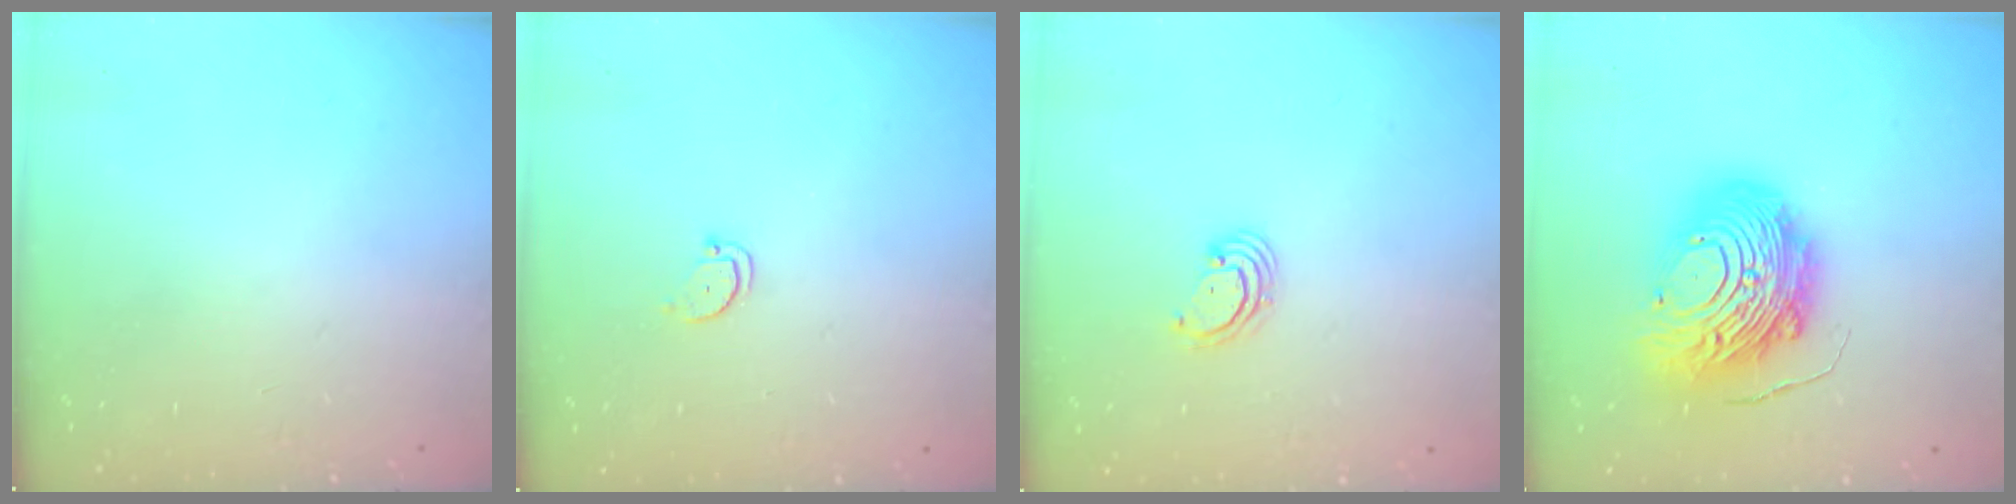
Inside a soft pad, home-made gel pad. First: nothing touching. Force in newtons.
{"total": 2.0, "press": 2.0, "slide": 0.2}
{"total": 2.3, "press": 2.3, "slide": 0.1}
{"total": 17.9, "press": 17.9, "slide": 1.5}